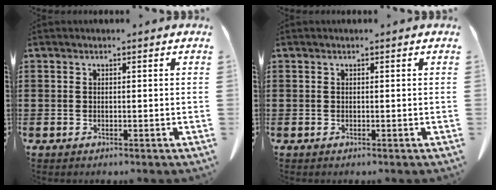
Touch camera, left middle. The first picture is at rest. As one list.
[{"total": 0.0}]